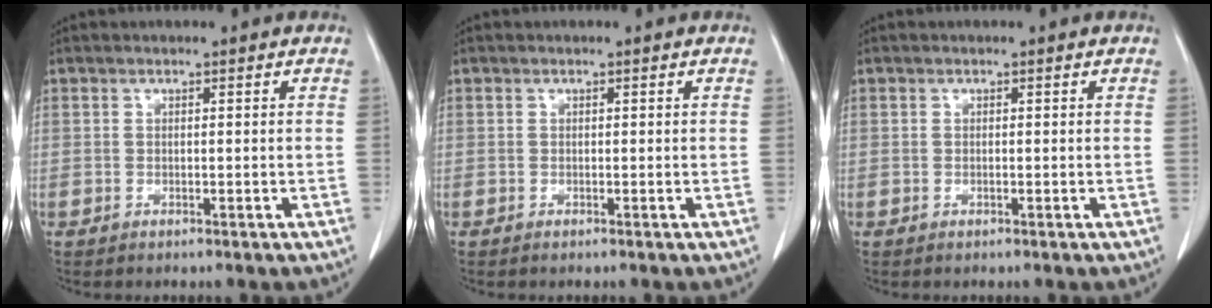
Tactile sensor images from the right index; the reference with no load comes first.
{"total": 0.0}
{"total": 0.0}